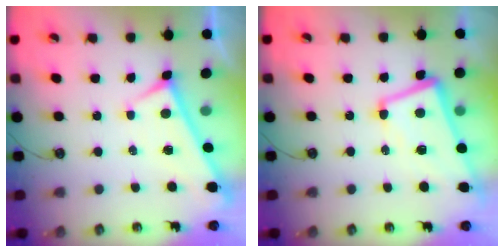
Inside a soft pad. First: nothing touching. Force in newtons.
{"total": 5.6, "press": 5.3, "slide": 1.7}